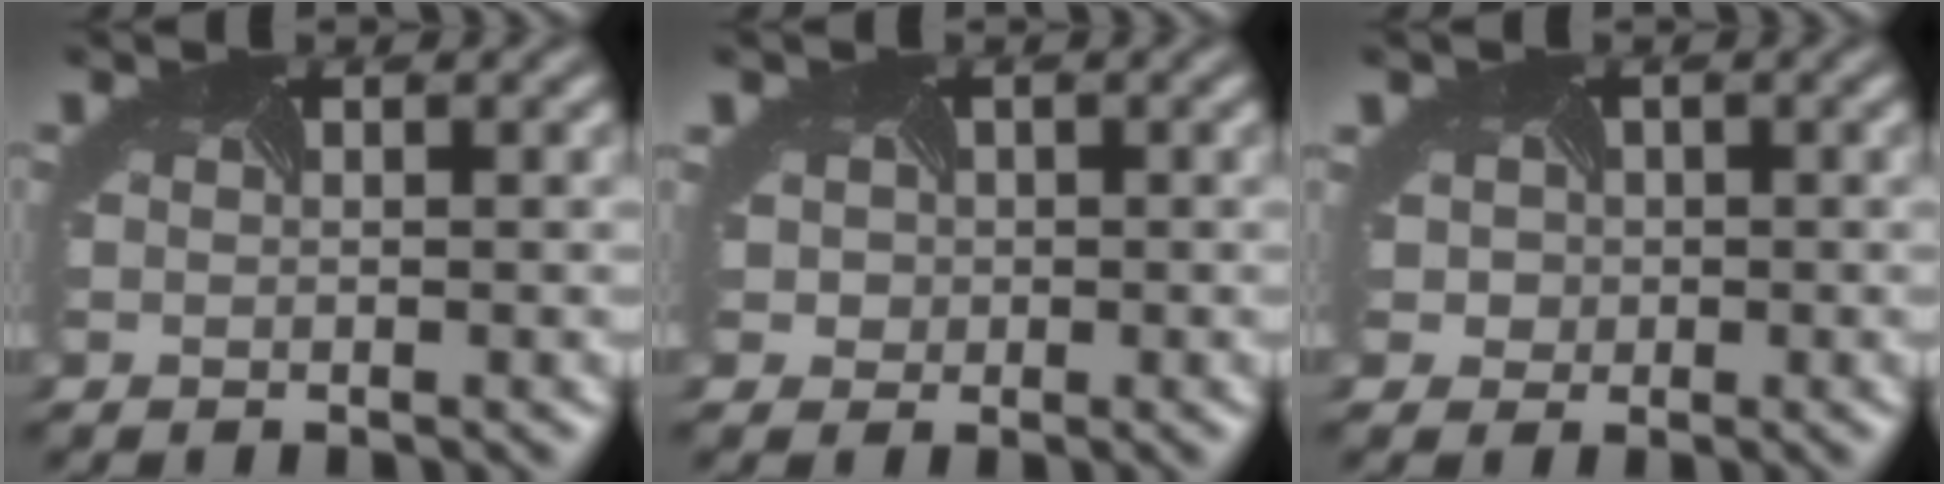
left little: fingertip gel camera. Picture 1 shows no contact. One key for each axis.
{"total": 2.5, "fx": 0.5, "fy": 2.4, "fz": 0.3, "tx": -0.004, "ty": 0.016, "tz": -0.007}
{"total": 3.0, "fx": 0.5, "fy": 2.9, "fz": 0.5, "tx": -0.006, "ty": 0.018, "tz": -0.012}